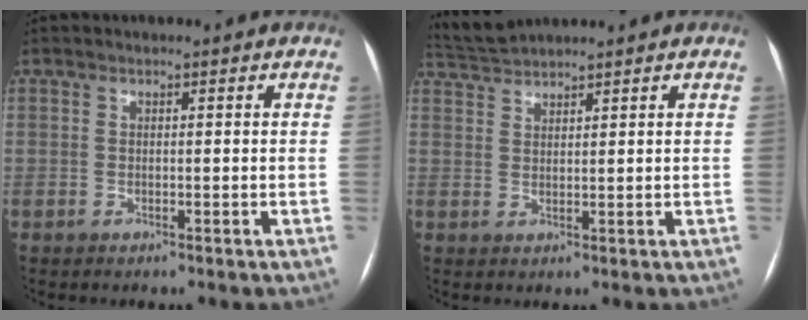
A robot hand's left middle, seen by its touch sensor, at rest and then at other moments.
{"total": 3.2, "force": [3.1, -0.8, -0.2], "torque": [-0.006, 0.011, 0.069]}